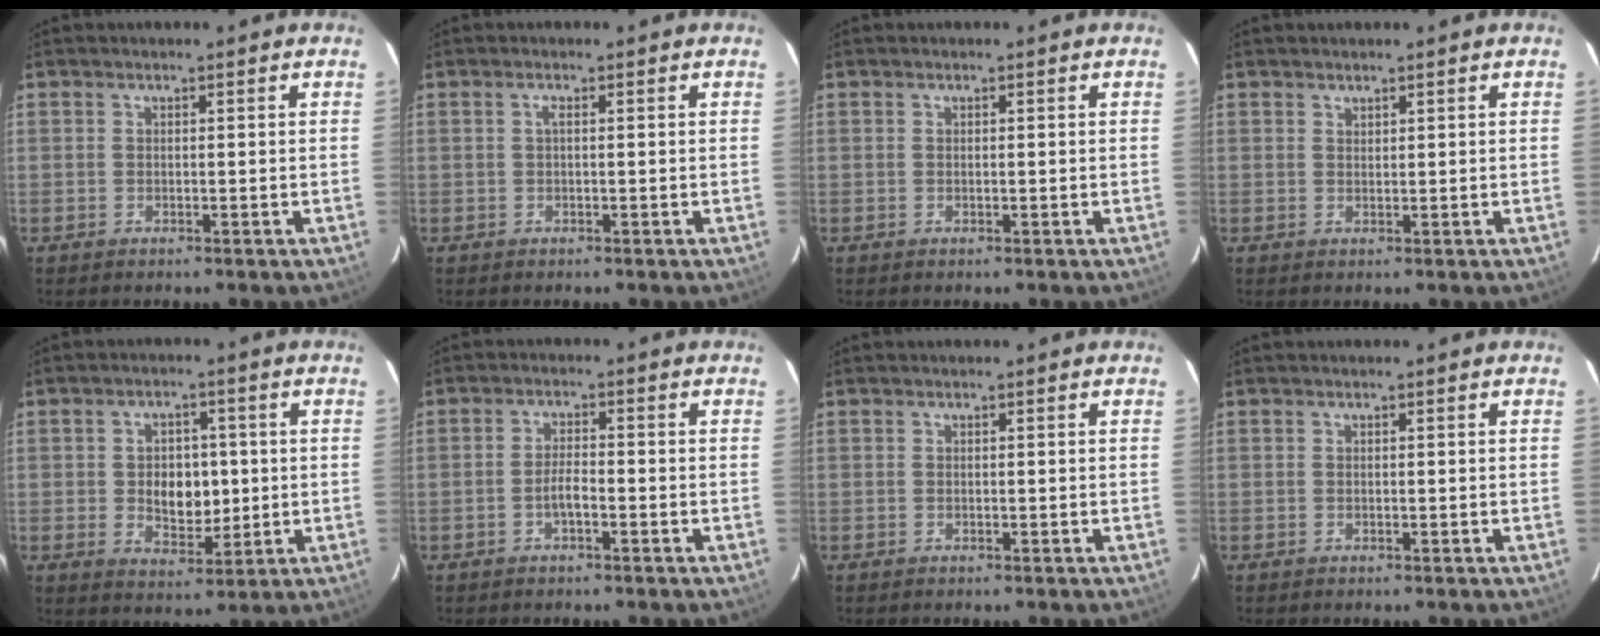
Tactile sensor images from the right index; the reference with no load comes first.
{"total": 0.7, "force": [0.1, 0.0, 0.7], "torque": [-0.014, 0.004, -0.001]}
{"total": 0.0}
{"total": 0.8, "force": [0.8, 0.3, 0.1], "torque": [-0.001, 0.002, 0.016]}
{"total": 7.5, "force": [0.0, 5.2, 5.4], "torque": [-0.095, 0.004, 0.009]}
{"total": 2.8, "force": [-1.3, 0.7, 2.4], "torque": [-0.048, 0.003, -0.024]}
{"total": 0.0}
{"total": 0.0}